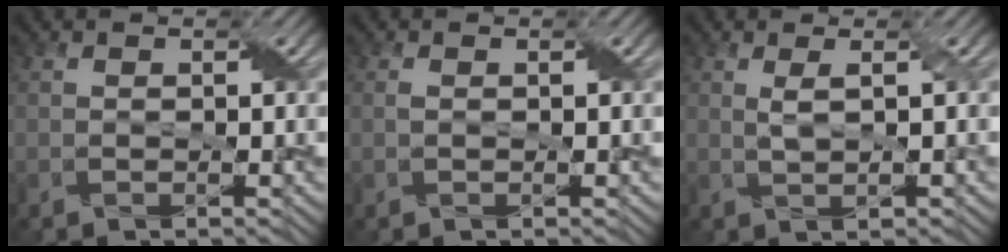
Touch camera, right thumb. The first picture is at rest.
{"total": 0.7, "force": [0.1, 0.4, 0.6], "torque": [-0.014, 0.002, 0.002]}
{"total": 1.7, "force": [0.5, 0.2, 1.6], "torque": [-0.038, 0.003, 0.012]}